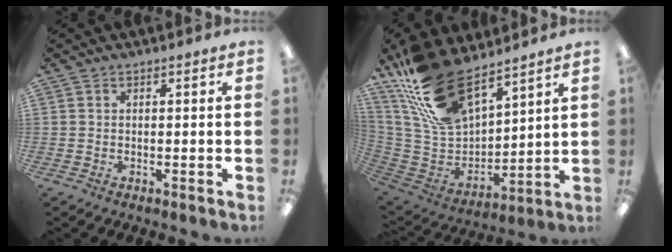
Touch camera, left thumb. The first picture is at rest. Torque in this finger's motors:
{"motor_torque": [0.42, 0.42, 1.28, -1.49, 0.27]}